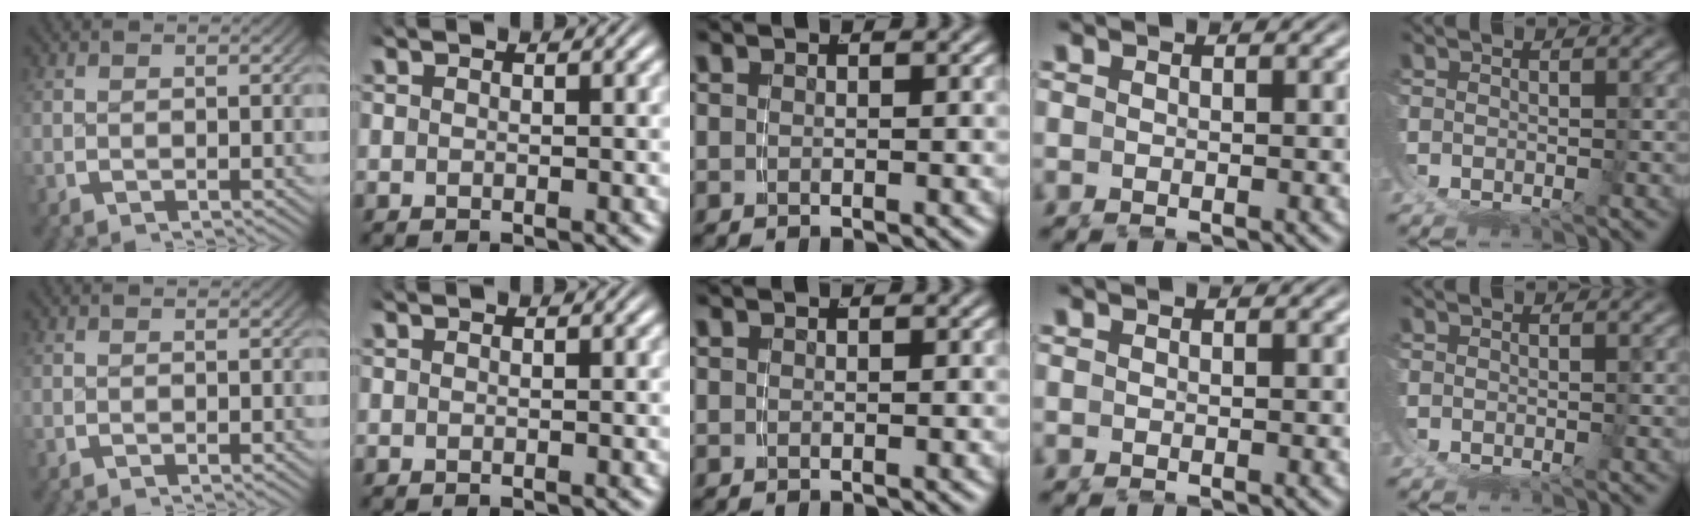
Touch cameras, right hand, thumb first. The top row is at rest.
{}